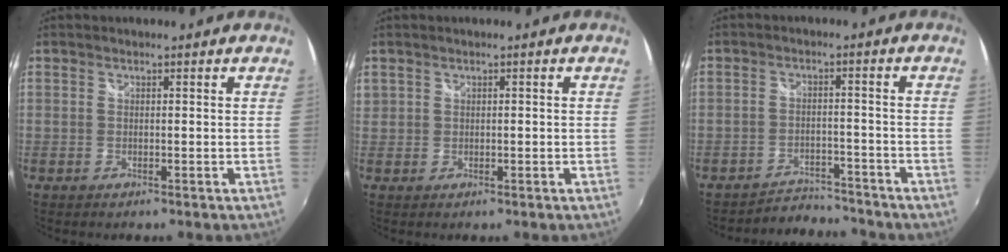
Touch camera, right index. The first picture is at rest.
{"total": 1.6, "force": [0.3, 1.4, 0.8], "torque": [-0.013, 0.005, 0.011]}
{"total": 6.8, "force": [-6.6, 1.5, -0.2], "torque": [-0.013, 0.004, -0.101]}